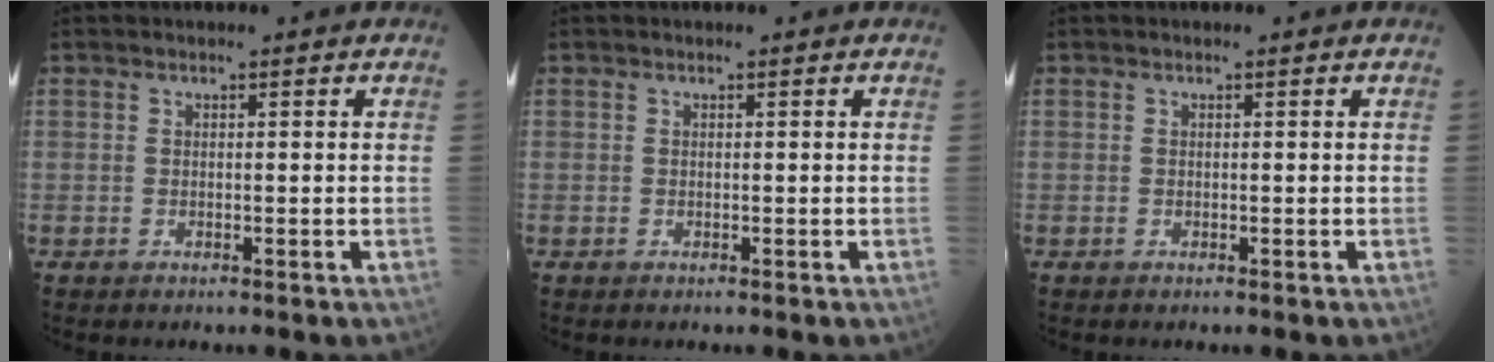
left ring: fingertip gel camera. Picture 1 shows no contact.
{"total": 0.0}
{"total": 0.0}